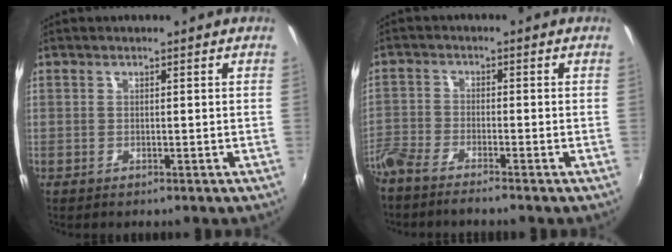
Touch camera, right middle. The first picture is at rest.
{"total": 5.4, "force": [-4.8, 0.6, 2.5], "torque": [-0.073, -0.013, -0.100]}